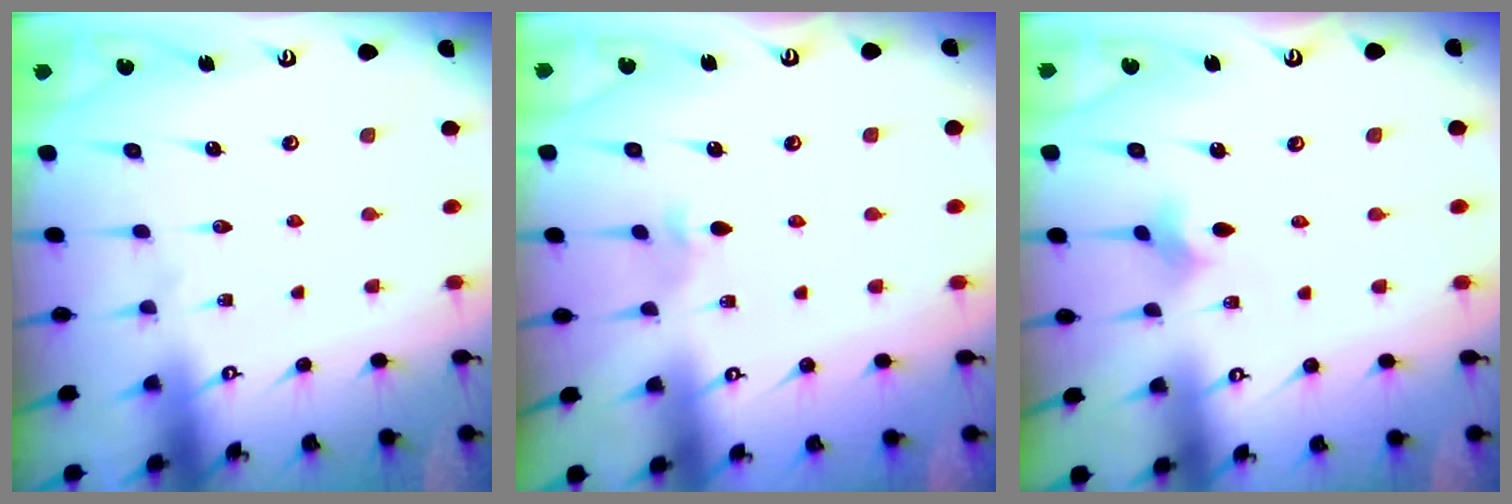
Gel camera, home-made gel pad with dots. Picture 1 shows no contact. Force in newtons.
{"total": 2.3, "press": 2.2, "slide": 0.8}
{"total": 2.4, "press": 2.4, "slide": 0.5}